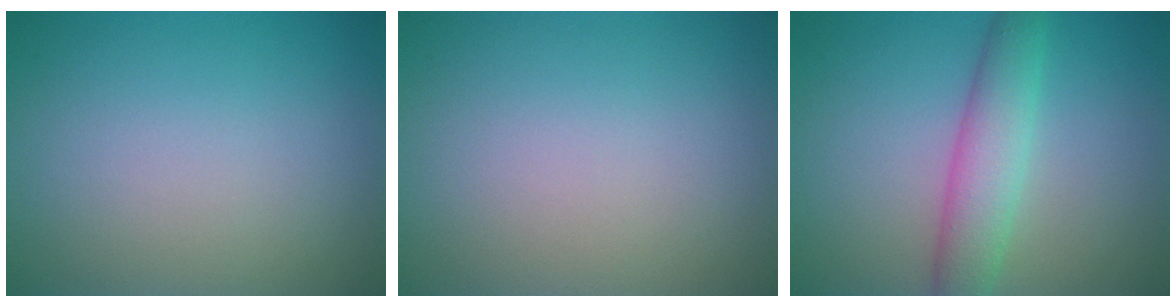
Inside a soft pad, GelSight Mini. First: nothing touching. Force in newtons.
{"total": 0.0}
{"total": 4.3, "press": 4.3, "slide": 0.1}